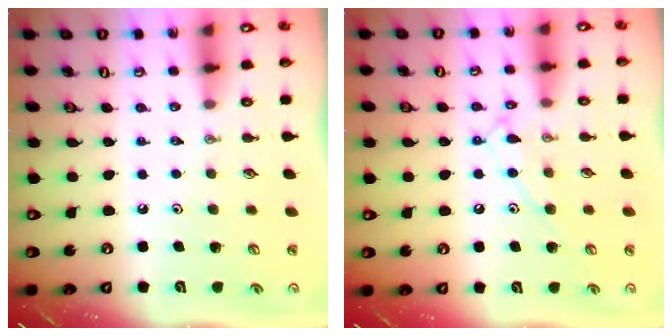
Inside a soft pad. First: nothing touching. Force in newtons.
{"total": 10.3, "press": 10.3, "slide": 0.8}